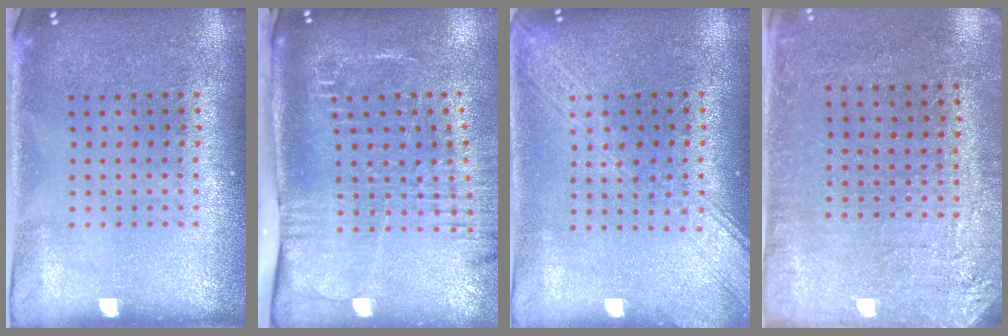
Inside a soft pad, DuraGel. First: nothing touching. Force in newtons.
{"total": 2.6, "press": 2.1, "slide": 1.6}
{"total": 2.0, "press": 2.0, "slide": 0.3}
{"total": 2.8, "press": 2.6, "slide": 1.1}